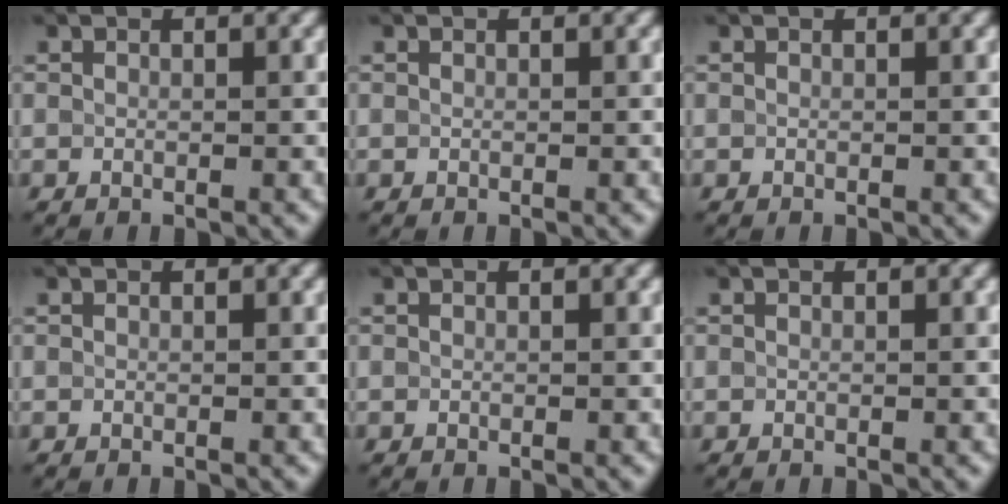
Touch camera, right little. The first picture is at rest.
{"total": 0.0}
{"total": 0.0}
{"total": 0.0}
{"total": 0.0}
{"total": 0.0}